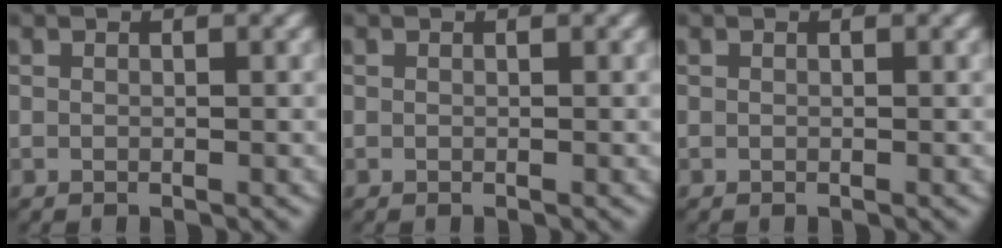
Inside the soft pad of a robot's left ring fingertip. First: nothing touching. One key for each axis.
{"total": 0.0}
{"total": 0.0}